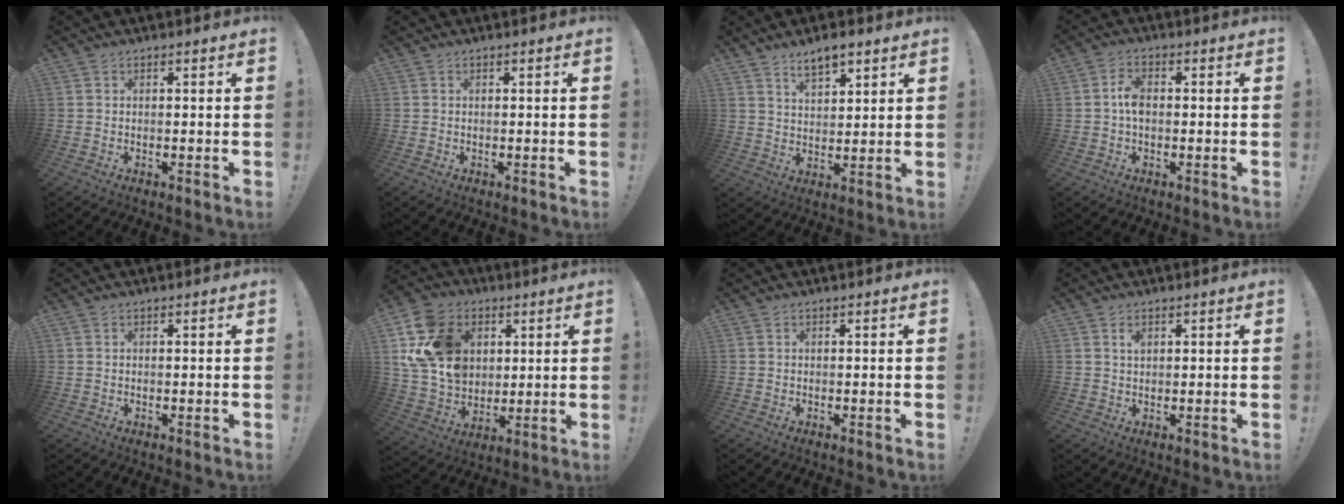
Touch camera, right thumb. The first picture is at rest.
{"total": 0.0}
{"total": 6.9, "force": [5.0, 3.1, 3.6], "torque": [-0.052, -0.024, 0.089]}
{"total": 4.8, "force": [-0.2, 2.8, 3.9], "torque": [-0.069, 0.013, -0.003]}
{"total": 0.0}
{"total": 19.5, "force": [5.3, 15.1, 11.0], "torque": [-0.203, -0.012, 0.107]}
{"total": 0.0}
{"total": 1.7, "force": [1.0, 0.9, 1.1], "torque": [-0.014, -0.003, 0.016]}